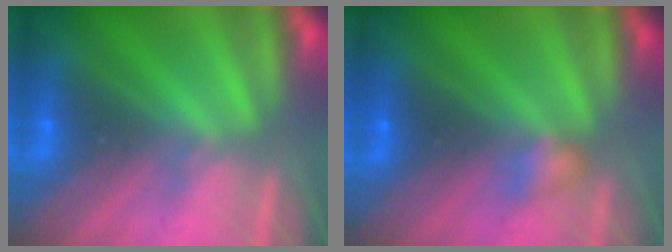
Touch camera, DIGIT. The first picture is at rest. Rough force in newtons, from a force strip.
{"total": 2.1}